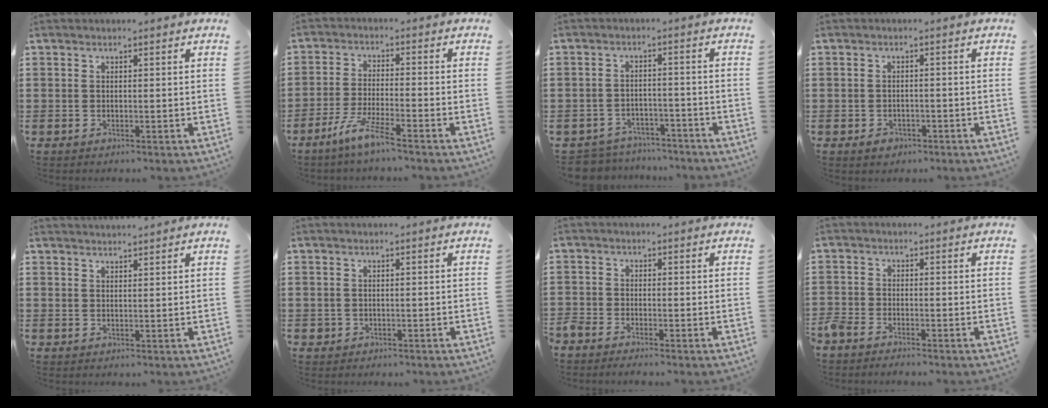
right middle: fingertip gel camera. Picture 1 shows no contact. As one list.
[{"total": 5.6, "force": [-4.3, 0.1, 3.6], "torque": [-0.084, -0.011, -0.083]}, {"total": 4.4, "force": [-4.3, 0.7, -0.3], "torque": [-0.006, 0.008, -0.095]}, {"total": 1.4, "force": [-1.0, 0.9, 0.4], "torque": [-0.011, 0.002, -0.022]}, {"total": 1.4, "force": [1.4, -0.1, 0.0], "torque": [-0.002, -0.002, 0.027]}, {"total": 0.8, "force": [-0.5, 0.6, 0.0], "torque": [-0.003, 0.004, -0.012]}, {"total": 1.8, "force": [-1.8, 0.2, 0.4], "torque": [-0.018, -0.001, -0.039]}, {"total": 2.2, "force": [-2.2, 0.4, 0.4], "torque": [-0.025, -0.003, -0.050]}]